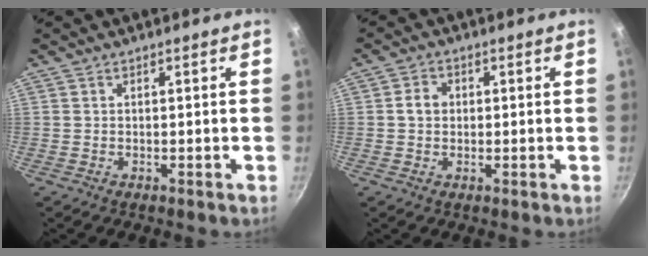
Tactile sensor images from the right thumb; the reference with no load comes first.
{"total": 3.4, "force": [0.3, 2.8, 1.8], "torque": [-0.018, 0.007, 0.000]}